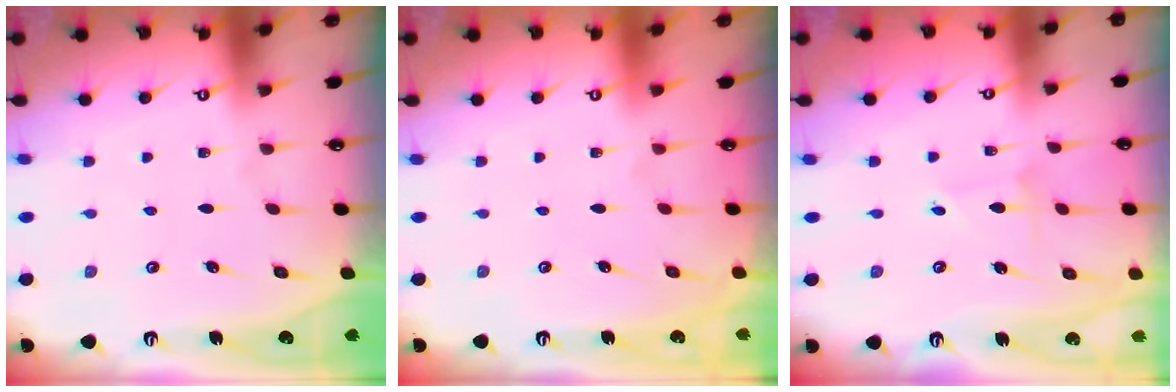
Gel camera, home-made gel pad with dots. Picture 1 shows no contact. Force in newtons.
{"total": 0.0}
{"total": 1.9, "press": 1.9, "slide": 0.1}